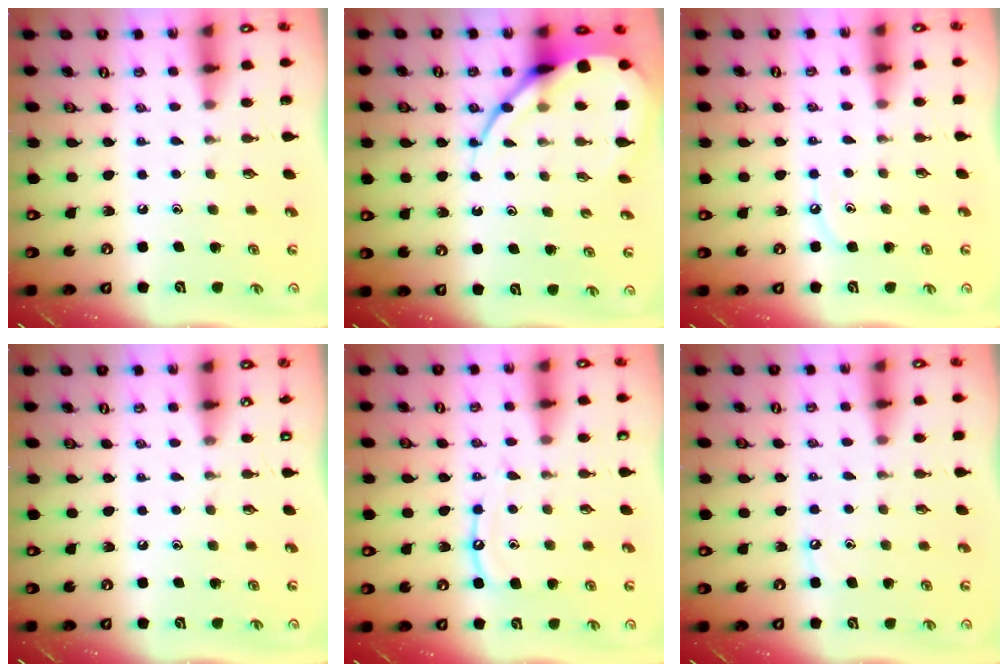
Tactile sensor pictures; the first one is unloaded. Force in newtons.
{"total": 11.8, "press": 11.7, "slide": 1.1}
{"total": 4.6, "press": 4.6, "slide": 0.4}
{"total": 0.0}
{"total": 9.1, "press": 9.1, "slide": 0.9}
{"total": 3.1, "press": 3.0, "slide": 0.4}